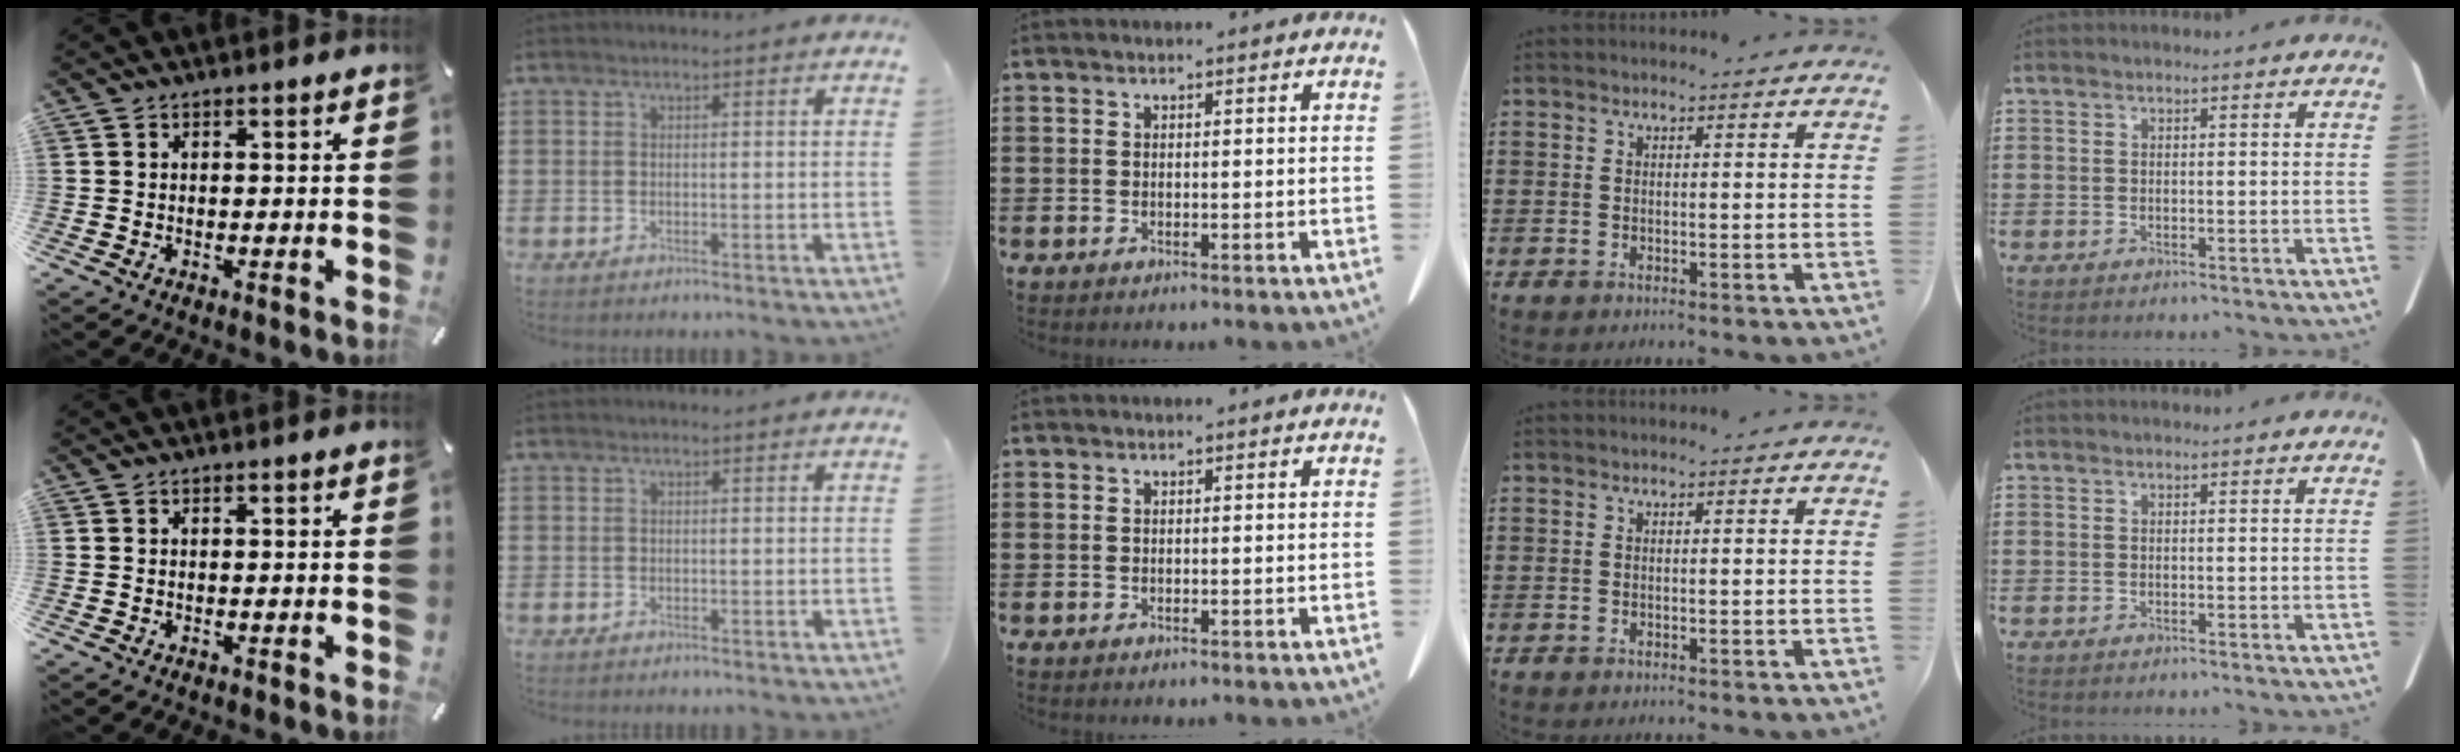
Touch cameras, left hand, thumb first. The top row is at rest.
{}